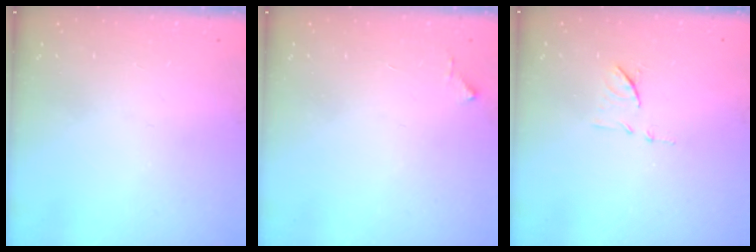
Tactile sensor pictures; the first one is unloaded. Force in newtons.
{"total": 3.4, "press": 3.4, "slide": 0.4}
{"total": 8.1, "press": 8.0, "slide": 0.7}